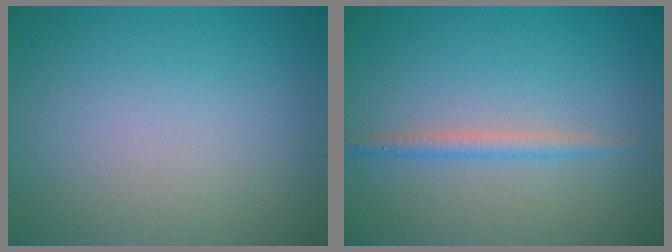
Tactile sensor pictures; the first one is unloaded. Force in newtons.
{"total": 1.7, "press": 1.7, "slide": 0.0}